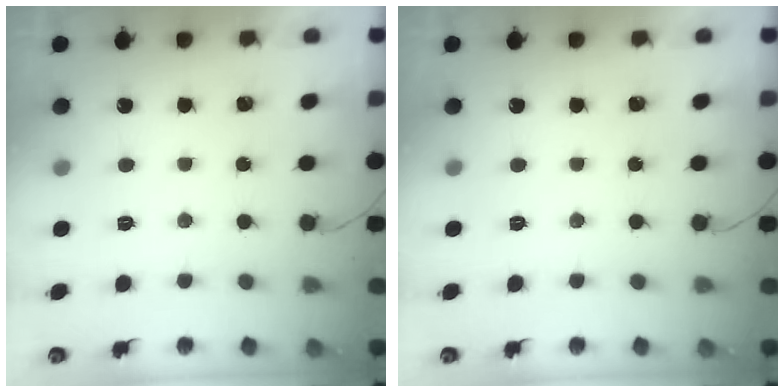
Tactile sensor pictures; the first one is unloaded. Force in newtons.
{"total": 0.0}